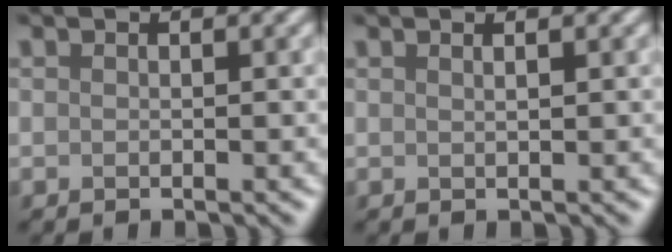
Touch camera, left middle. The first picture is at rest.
{"total": 0.8, "force": [0.5, 0.3, 0.6], "torque": [-0.006, 0.003, 0.004]}